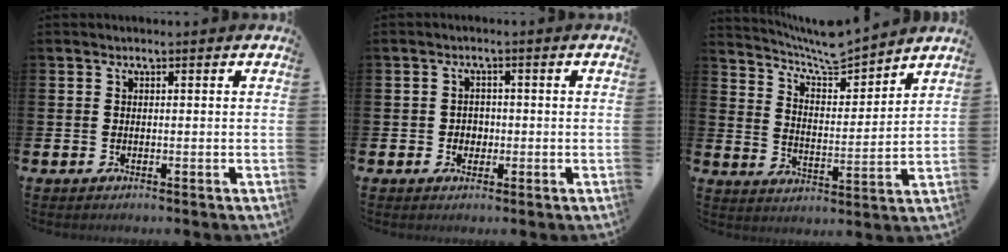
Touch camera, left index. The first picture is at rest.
{"total": 1.8, "force": [-0.2, 1.8, 0.5], "torque": [-0.004, 0.005, -0.010]}
{"total": 7.5, "force": [7.3, 0.7, 1.5], "torque": [-0.063, -0.051, 0.132]}